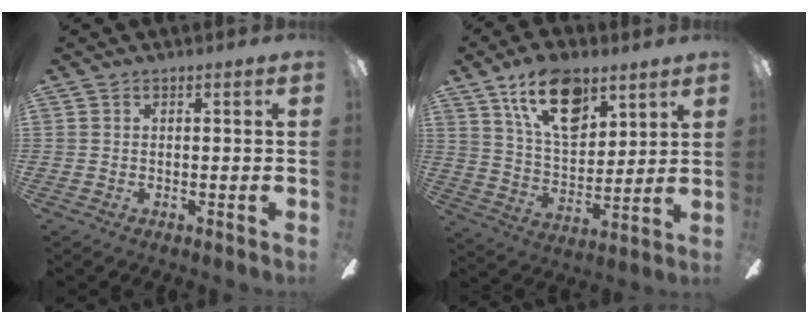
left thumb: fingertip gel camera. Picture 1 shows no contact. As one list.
[{"total": 17.5, "force": [10.2, 9.2, 10.8], "torque": [-0.180, -0.033, 0.181]}]